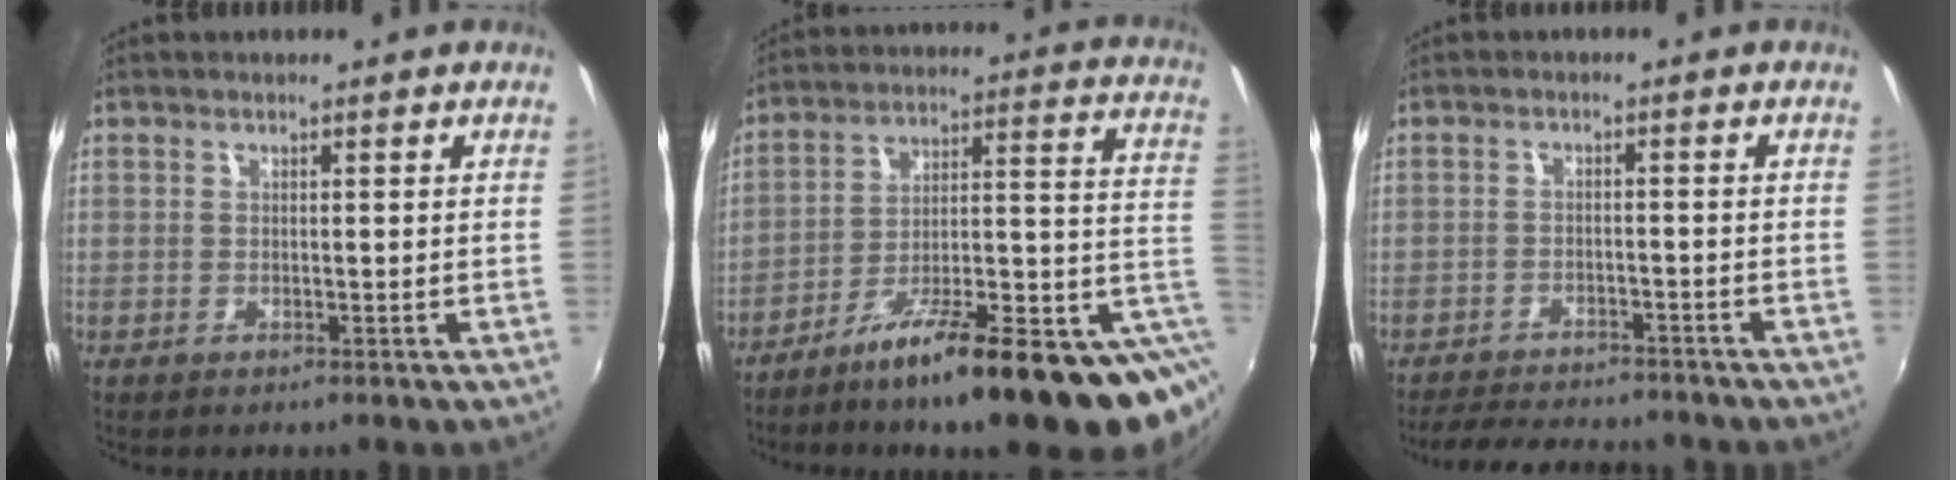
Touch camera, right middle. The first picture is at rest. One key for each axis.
{"total": 20.9, "fx": -7.9, "fy": 3.5, "fz": 19.0, "tx": -0.253, "ty": -0.011, "tz": -0.121}
{"total": 11.1, "fx": -10.1, "fy": 2.7, "fz": 3.9, "tx": -0.095, "ty": -0.010, "tz": -0.147}